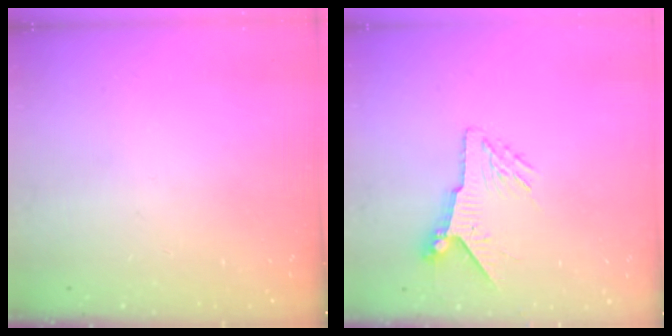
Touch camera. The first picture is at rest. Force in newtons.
{"total": 6.8, "press": 6.7, "slide": 1.1}